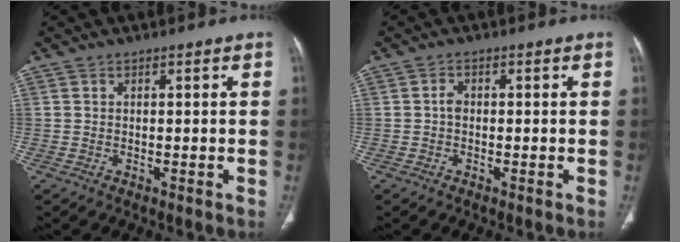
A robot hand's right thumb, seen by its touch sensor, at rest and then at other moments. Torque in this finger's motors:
{"motor_torque": [0.65, 0.41, 0.26, -0.06, 0.00]}